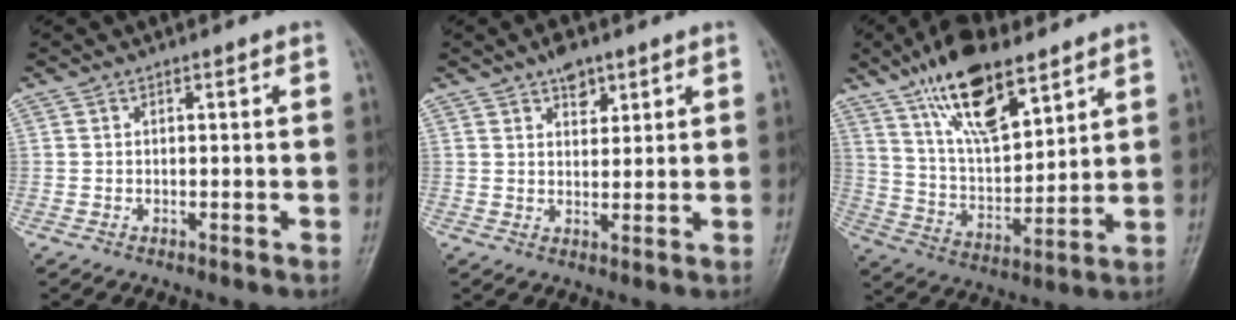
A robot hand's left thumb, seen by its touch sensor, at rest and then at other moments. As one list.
[{"total": 4.3, "force": [2.8, 2.3, 2.3], "torque": [-0.016, -0.015, 0.043]}, {"total": 17.3, "force": [11.0, 6.9, 11.5], "torque": [-0.172, -0.052, 0.206]}]